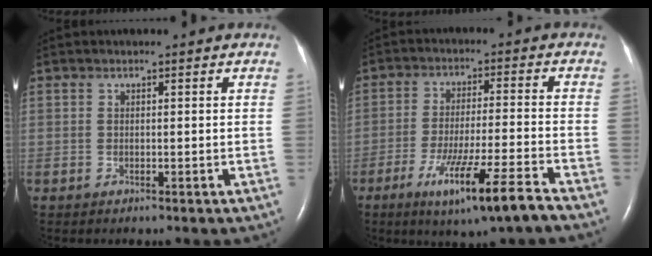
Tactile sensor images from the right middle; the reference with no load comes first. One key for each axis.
{"total": 11.2, "fx": -6.9, "fy": -0.4, "fz": 8.8, "tx": -0.157, "ty": -0.030, "tz": -0.116}